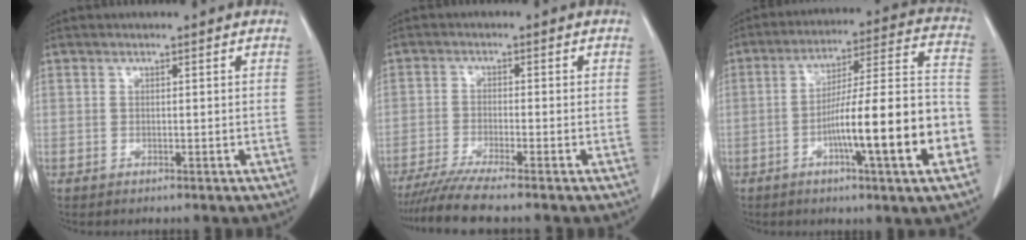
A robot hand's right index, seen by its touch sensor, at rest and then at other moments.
{"total": 6.3, "force": [-5.4, -1.2, 3.0], "torque": [-0.046, -0.020, -0.094]}
{"total": 18.4, "force": [-6.0, 0.7, 17.4], "torque": [-0.233, 0.017, -0.087]}